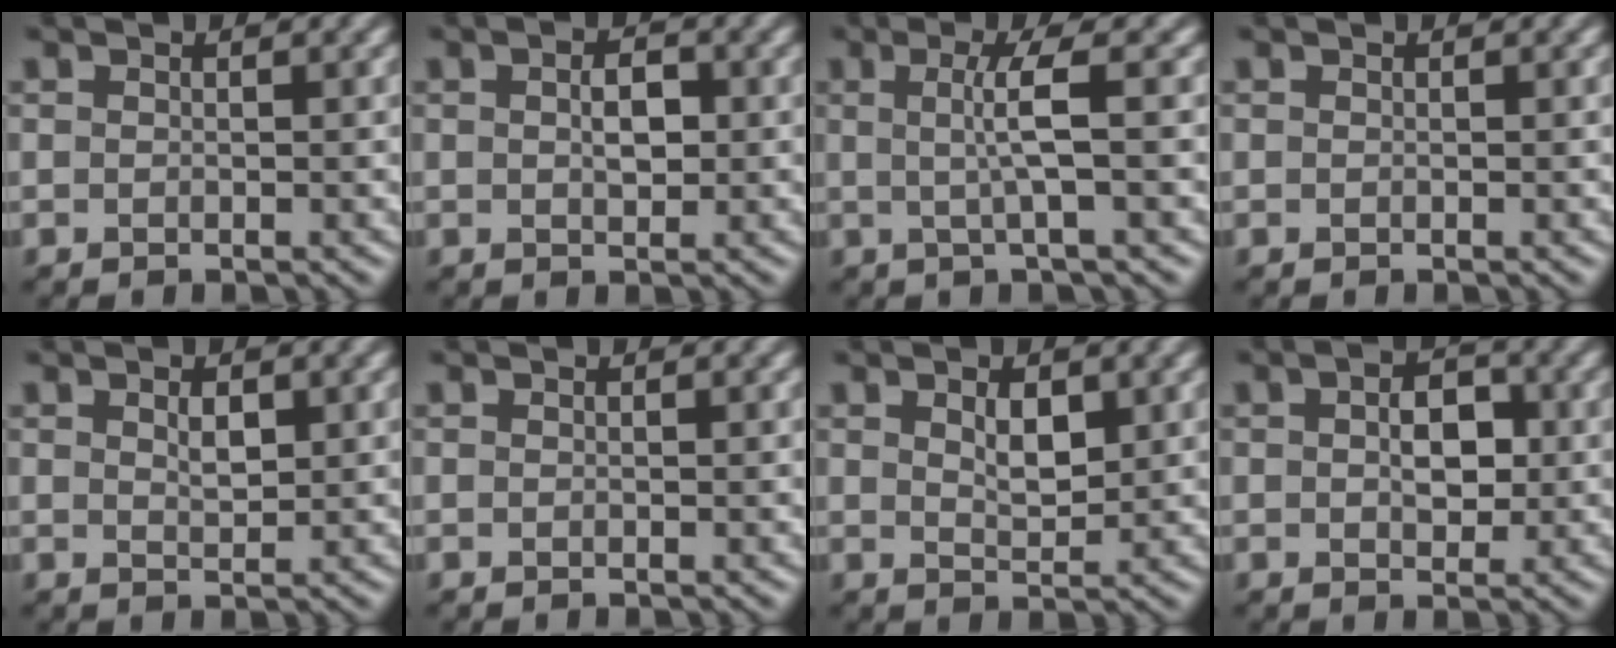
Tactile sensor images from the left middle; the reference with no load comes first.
{"total": 2.4, "force": [0.3, 1.3, 2.0], "torque": [-0.038, 0.004, 0.003]}
{"total": 3.5, "force": [0.2, 0.5, 3.4], "torque": [-0.065, 0.002, 0.000]}
{"total": 0.0}
{"total": 1.6, "force": [0.7, 0.7, 1.3], "torque": [-0.024, 0.000, 0.014]}
{"total": 0.0}
{"total": 2.4, "force": [1.0, 1.1, 1.9], "torque": [-0.034, -0.002, 0.019]}
{"total": 3.6, "force": [0.3, 2.2, 2.9], "torque": [-0.048, 0.004, 0.002]}